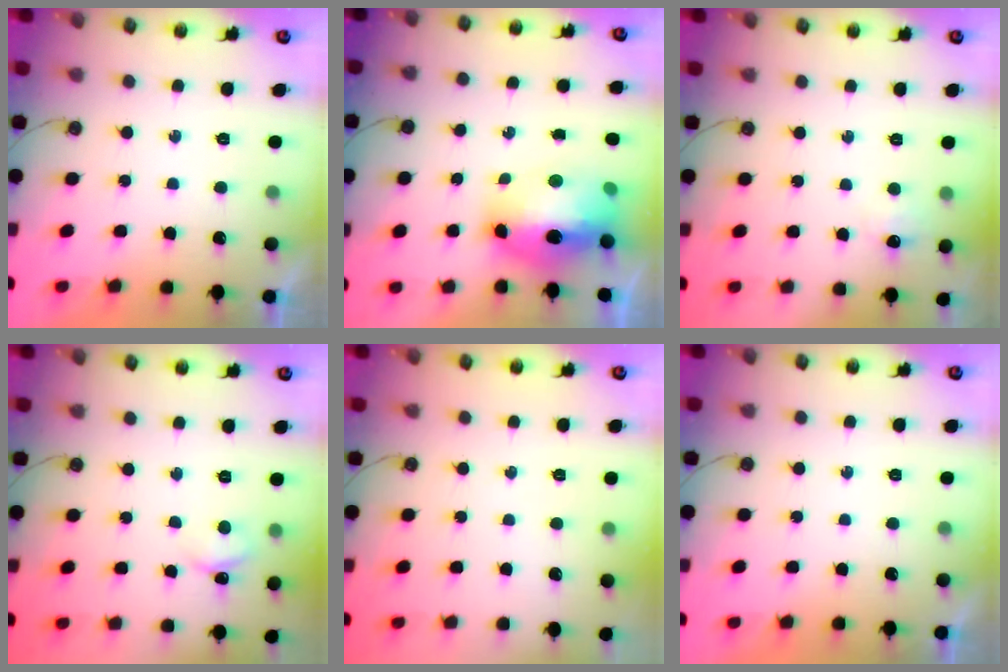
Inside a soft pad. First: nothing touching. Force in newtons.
{"total": 15.5, "press": 15.4, "slide": 1.6}
{"total": 6.6, "press": 6.5, "slide": 0.8}
{"total": 2.5, "press": 2.5, "slide": 0.4}
{"total": 0.0}
{"total": 0.0}